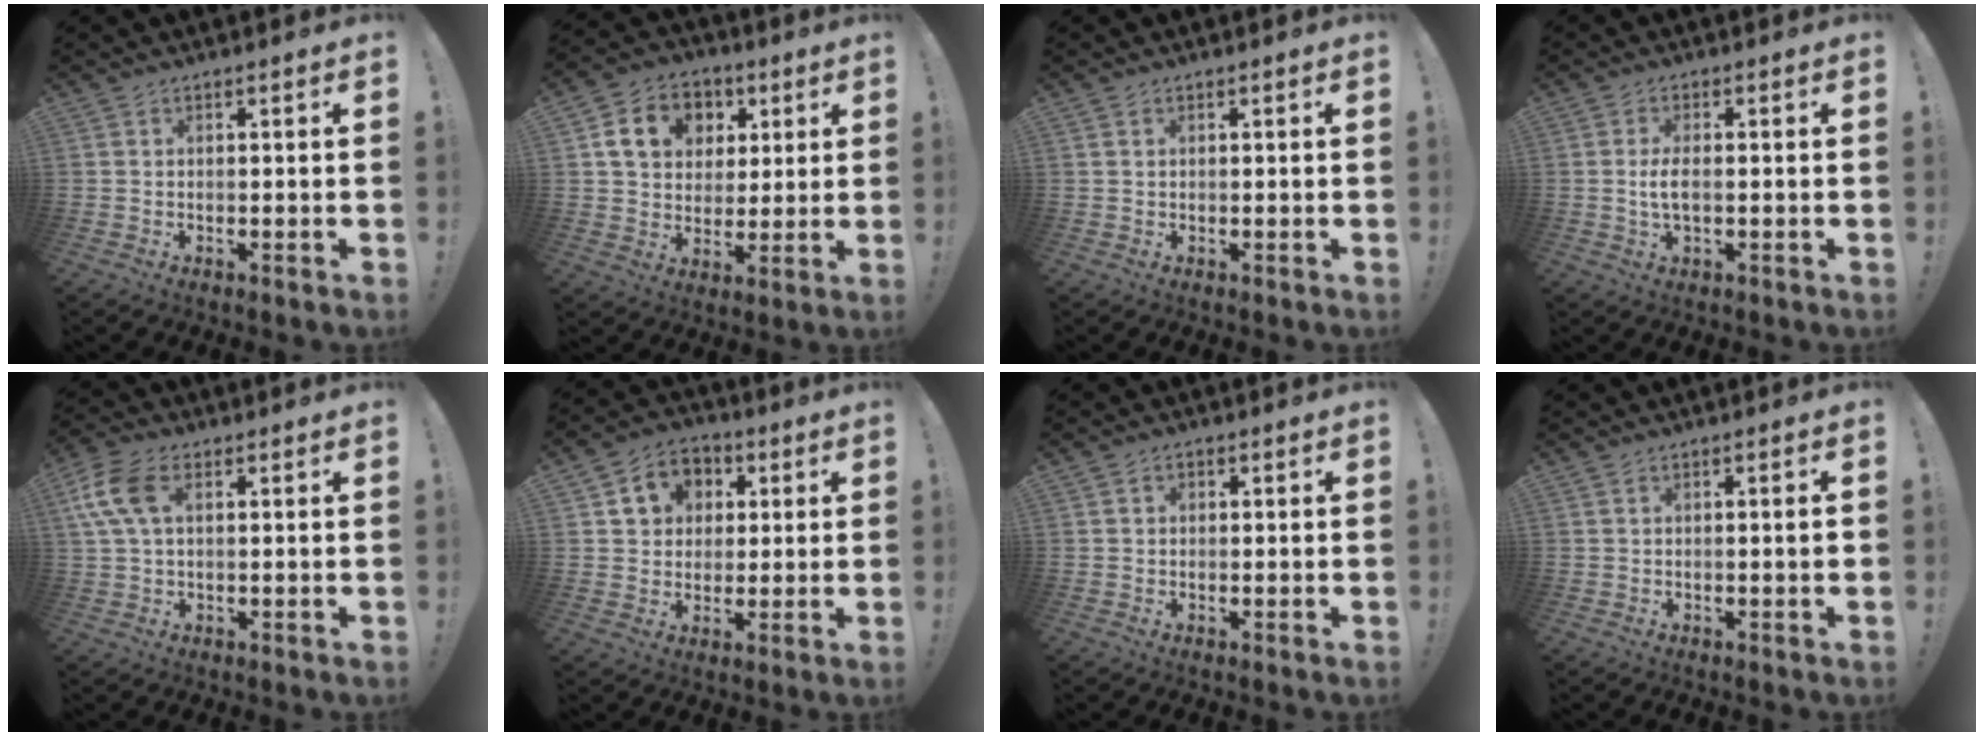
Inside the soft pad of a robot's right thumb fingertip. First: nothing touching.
{"total": 13.5, "force": [4.6, 11.0, 6.4], "torque": [-0.091, -0.007, 0.093]}
{"total": 0.7, "force": [0.4, 0.4, 0.4], "torque": [-0.009, 0.002, 0.007]}
{"total": 4.5, "force": [-0.4, 1.6, 4.2], "torque": [-0.080, -0.004, -0.011]}
{"total": 10.3, "force": [2.8, 6.2, 7.8], "torque": [-0.170, 0.008, 0.055]}
{"total": 9.6, "force": [3.0, 8.6, 3.2], "torque": [-0.046, -0.007, 0.062]}
{"total": 1.1, "force": [0.0, 1.0, 0.4], "torque": [0.000, 0.001, -0.001]}
{"total": 1.5, "force": [0.1, -0.1, 1.5], "torque": [-0.023, -0.001, 0.000]}